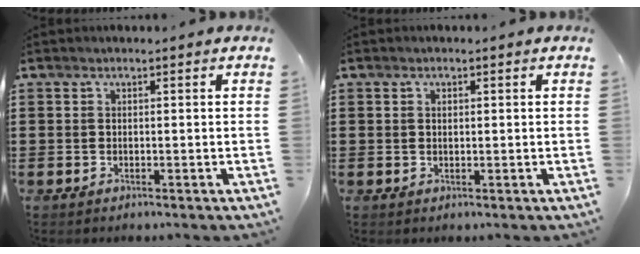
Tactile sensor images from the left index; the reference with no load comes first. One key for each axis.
{"total": 0.6, "fx": 0.3, "fy": 0.5, "fz": 0.3, "tx": -0.008, "ty": 0.002, "tz": 0.006}